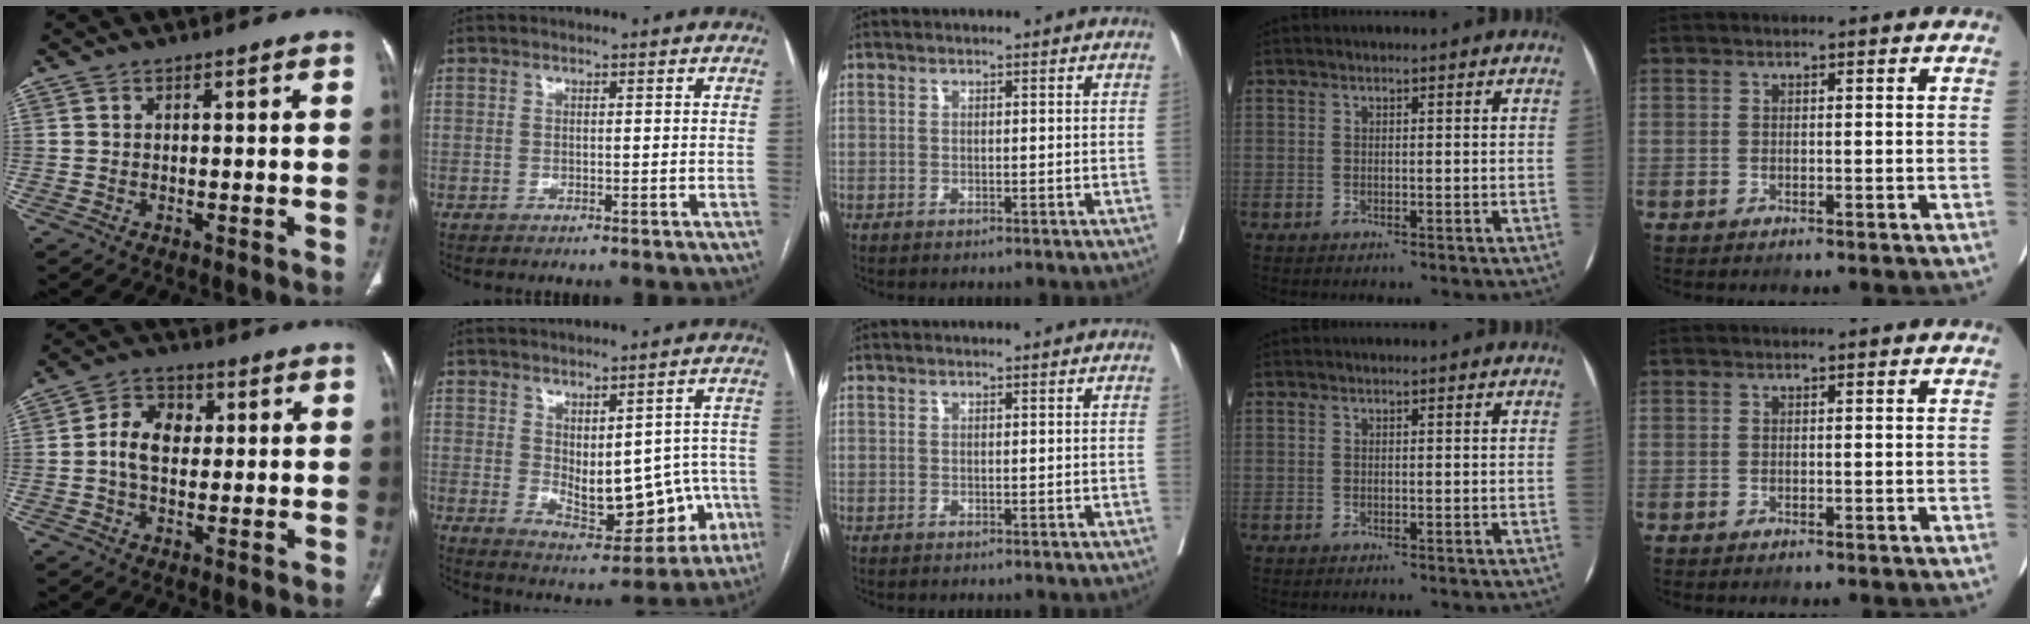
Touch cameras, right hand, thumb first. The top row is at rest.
{"thumb": {"total": 7.4, "force": [0.6, 5.3, 5.1], "torque": [-0.077, 0.014, 0.004]}, "index": {"total": 11.9, "force": [-1.8, 6.4, 9.9], "torque": [-0.120, 0.013, 0.002]}}